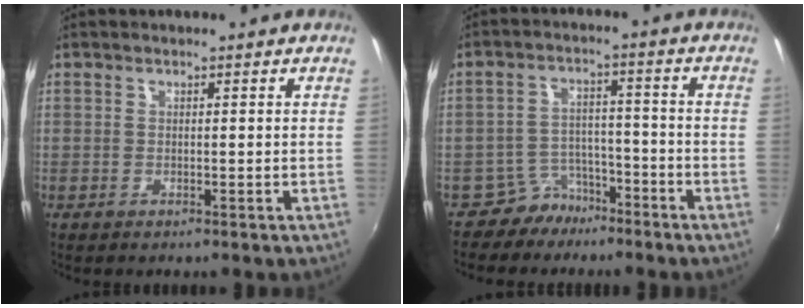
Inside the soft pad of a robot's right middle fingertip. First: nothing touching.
{"total": 5.6, "force": [-4.7, 3.2, 0.3], "torque": [-0.009, 0.017, -0.079]}